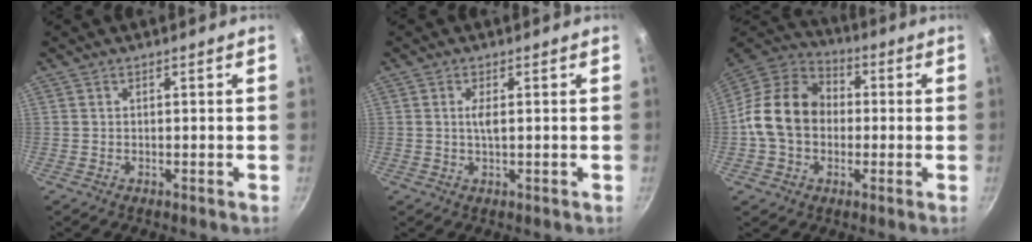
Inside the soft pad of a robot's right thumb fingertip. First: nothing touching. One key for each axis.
{"total": 2.0, "fx": 0.3, "fy": 0.5, "fz": 2.0, "tx": -0.042, "ty": 0.000, "tz": 0.007}
{"total": 15.7, "fx": -0.8, "fy": 12.3, "fz": 9.8, "tx": -0.141, "ty": 0.035, "tz": -0.033}